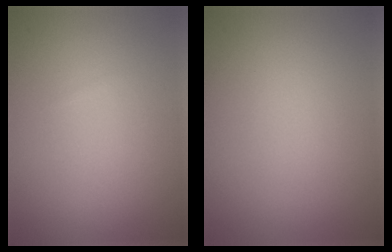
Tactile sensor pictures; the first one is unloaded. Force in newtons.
{"total": 0.0}